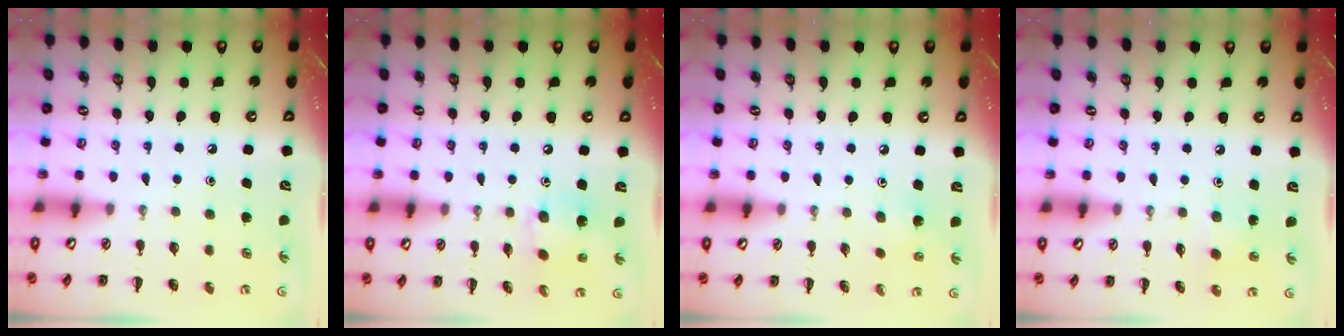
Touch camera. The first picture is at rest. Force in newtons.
{"total": 4.8, "press": 4.7, "slide": 1.0}
{"total": 3.8, "press": 3.6, "slide": 1.2}
{"total": 2.5, "press": 2.4, "slide": 0.8}